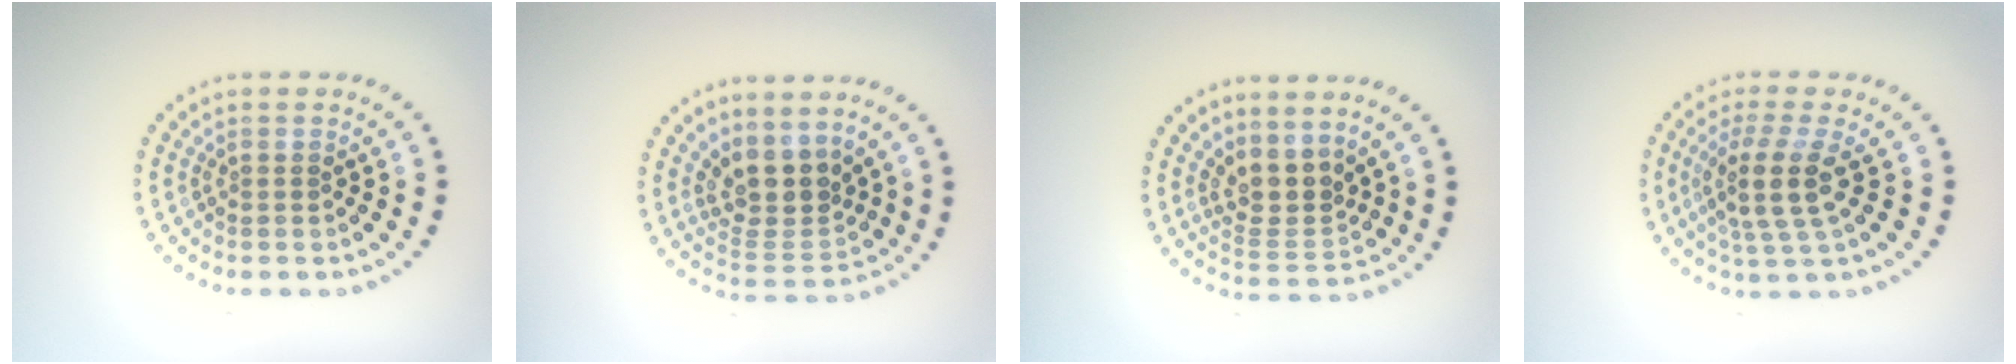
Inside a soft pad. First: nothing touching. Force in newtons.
{"total": 4.0, "press": 3.2, "slide": 2.5}
{"total": 3.2, "press": 2.4, "slide": 2.1}
{"total": 4.1, "press": 3.1, "slide": 2.6}